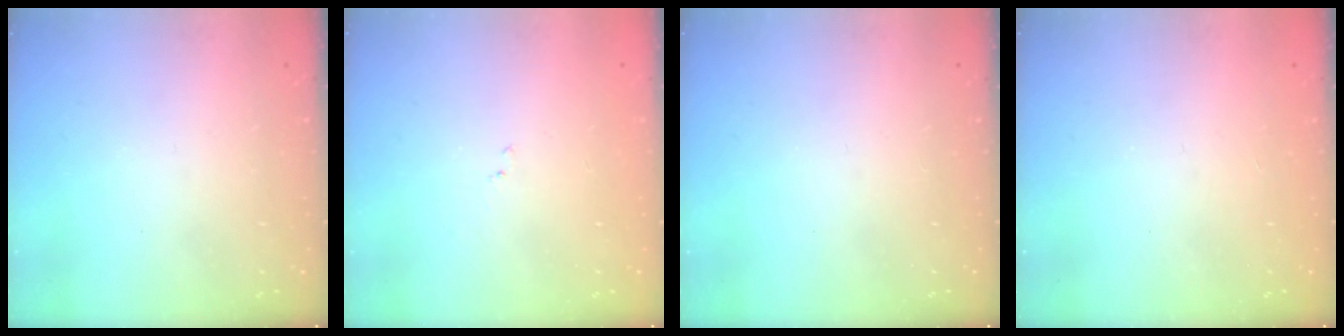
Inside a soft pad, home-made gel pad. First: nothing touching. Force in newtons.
{"total": 7.0, "press": 7.0, "slide": 0.8}
{"total": 0.0}
{"total": 1.1, "press": 1.0, "slide": 0.4}